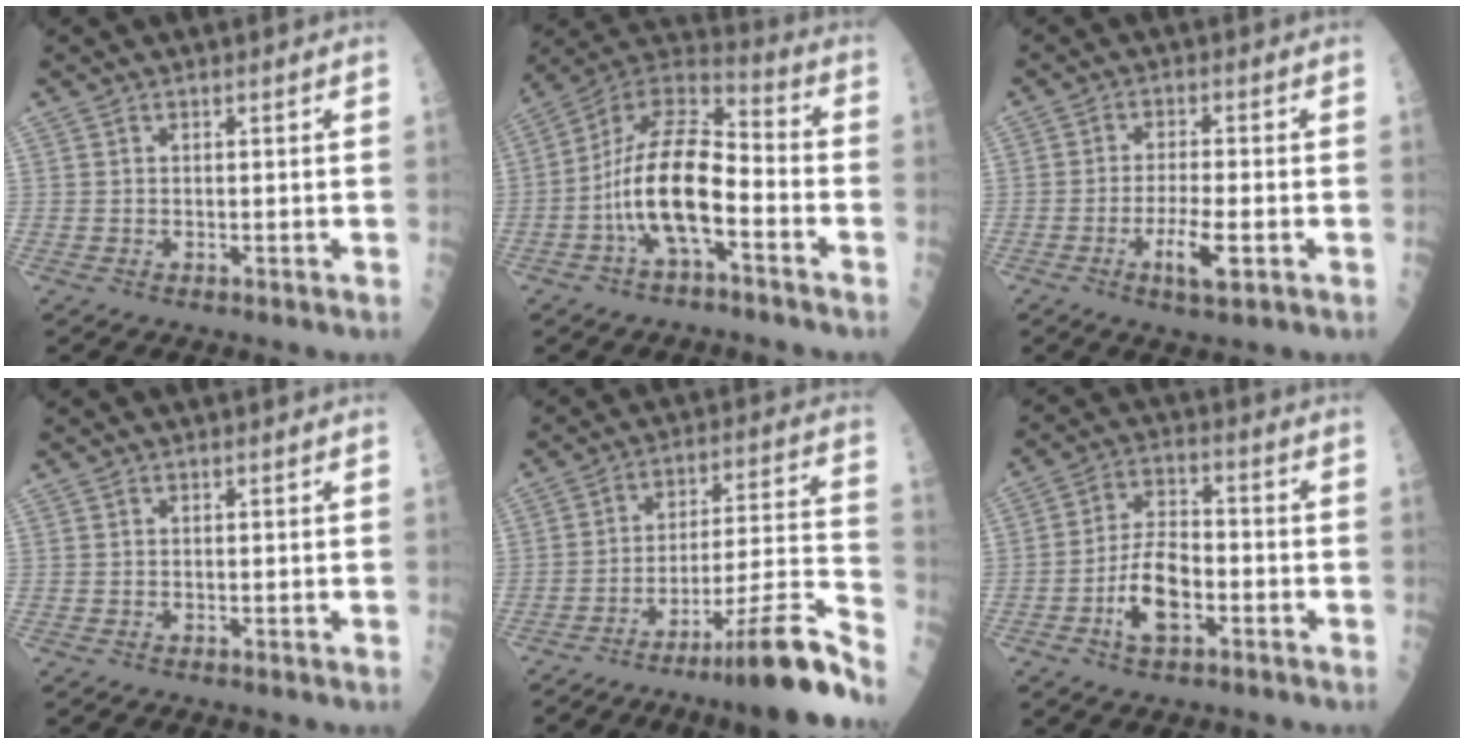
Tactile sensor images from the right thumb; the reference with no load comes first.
{"total": 15.9, "force": [-4.6, 6.4, 13.9], "torque": [-0.255, 0.059, -0.086]}
{"total": 6.2, "force": [-2.2, 1.2, 5.7], "torque": [-0.113, 0.001, -0.037]}
{"total": 0.0}
{"total": 18.8, "force": [-13.5, 0.7, 13.1], "torque": [-0.173, 0.087, -0.208]}
{"total": 9.5, "force": [-3.4, 4.8, 7.5], "torque": [-0.133, 0.031, -0.063]}